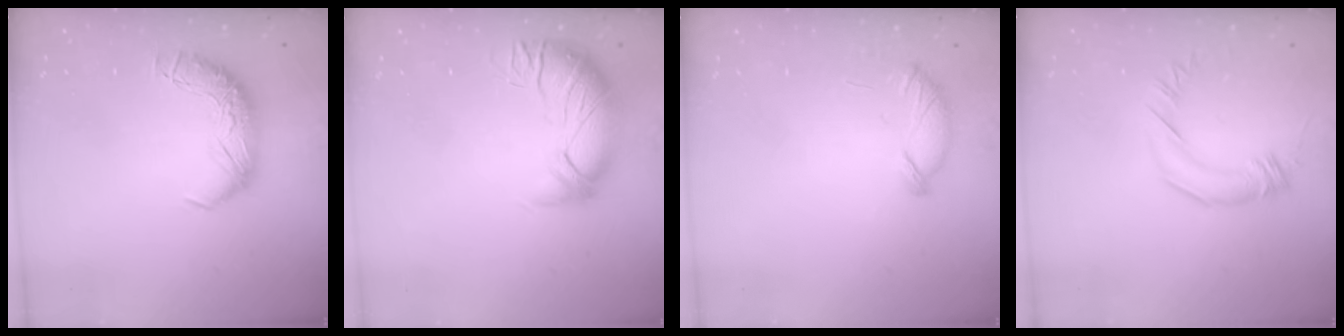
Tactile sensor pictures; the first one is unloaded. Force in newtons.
{"total": 2.8, "press": 1.2, "slide": 2.5}
{"total": 6.8, "press": 6.8, "slide": 0.3}
{"total": 1.9, "press": 1.9, "slide": 0.4}